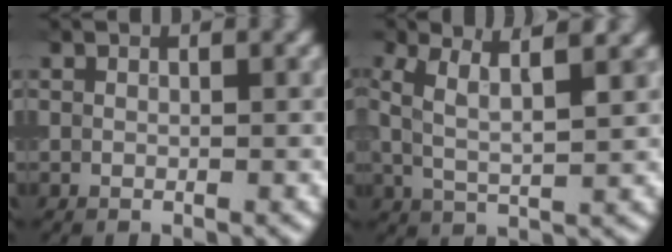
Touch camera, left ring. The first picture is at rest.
{"total": 4.6, "force": [1.8, 1.1, 4.0], "torque": [-0.081, 0.006, 0.031]}